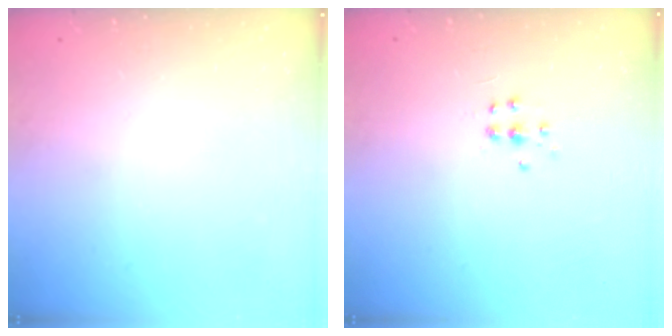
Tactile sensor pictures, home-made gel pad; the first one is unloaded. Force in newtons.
{"total": 4.4, "press": 4.4, "slide": 0.4}